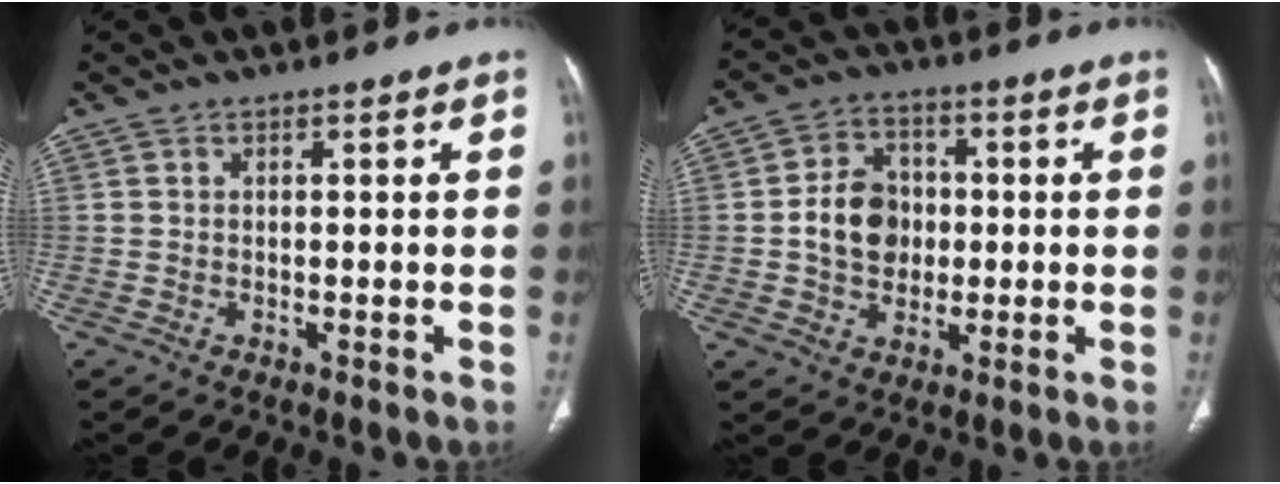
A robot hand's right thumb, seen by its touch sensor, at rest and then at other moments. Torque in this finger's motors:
{"motor_torque": [1.23, 1.55, 0.90, -0.64, 0.06]}